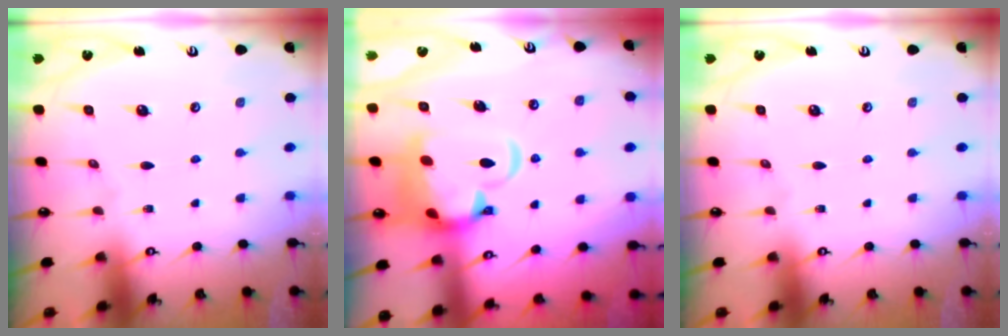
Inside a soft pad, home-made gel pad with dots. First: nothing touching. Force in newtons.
{"total": 8.0, "press": 7.7, "slide": 1.9}
{"total": 0.0}